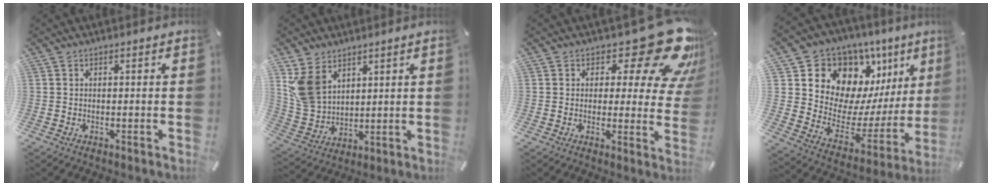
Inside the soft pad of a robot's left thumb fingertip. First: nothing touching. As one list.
[{"total": 10.4, "force": [5.2, 7.7, 4.7], "torque": [-0.136, -0.013, 0.101]}, {"total": 18.9, "force": [10.6, 8.2, 13.3], "torque": [-0.163, -0.072, 0.172]}, {"total": 13.5, "force": [9.5, 9.1, 3.3], "torque": [-0.044, -0.105, 0.177]}]